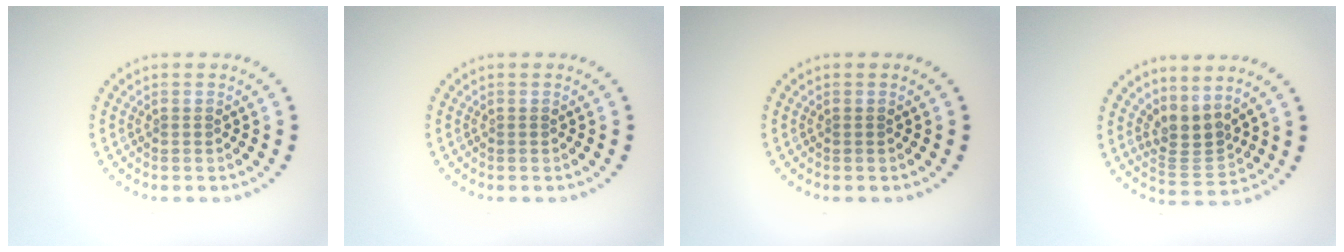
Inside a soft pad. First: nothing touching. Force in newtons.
{"total": 0.0}
{"total": 0.0}
{"total": 2.8, "press": 2.0, "slide": 2.0}